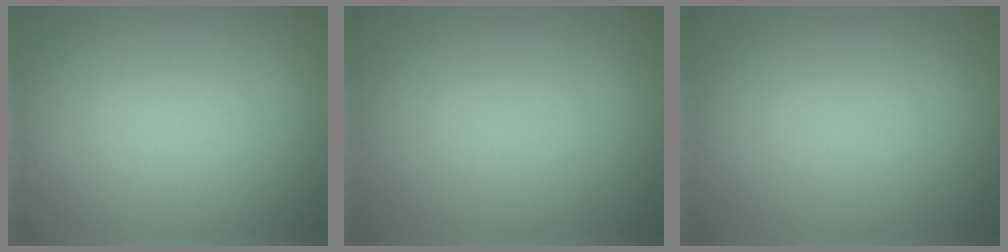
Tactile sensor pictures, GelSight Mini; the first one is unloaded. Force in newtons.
{"total": 0.0}
{"total": 0.0}